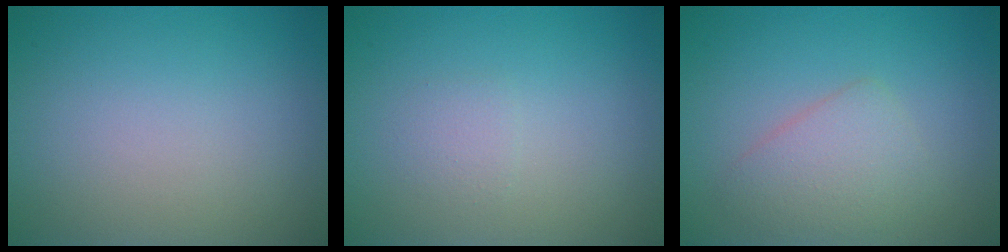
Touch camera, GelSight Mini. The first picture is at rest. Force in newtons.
{"total": 1.0, "press": 1.0, "slide": 0.1}
{"total": 2.9, "press": 2.9, "slide": 0.0}